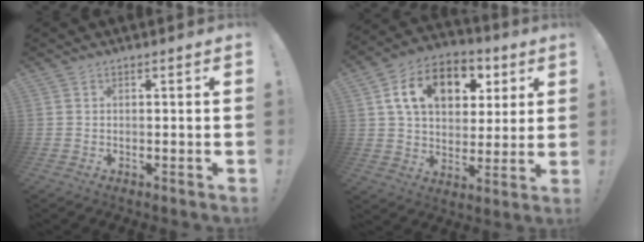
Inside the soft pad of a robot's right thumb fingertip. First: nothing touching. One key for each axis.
{"total": 16.5, "fx": 6.3, "fy": 11.3, "fz": 10.2, "tx": -0.163, "ty": -0.013, "tz": 0.115}